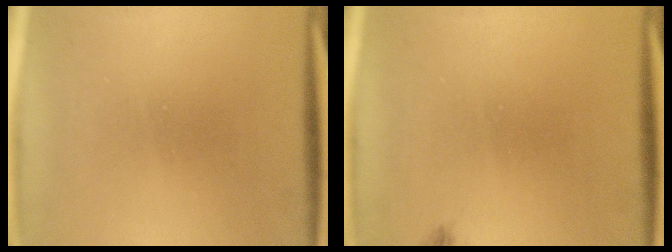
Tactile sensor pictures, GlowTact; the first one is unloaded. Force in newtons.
{"total": 0.7}